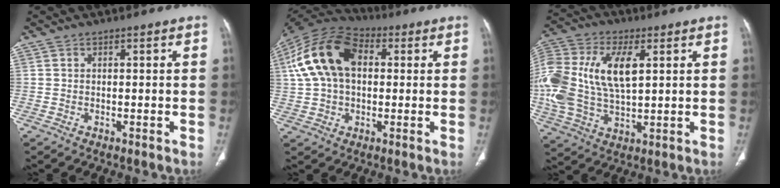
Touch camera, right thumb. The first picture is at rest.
{"total": 17.2, "force": [3.2, 11.2, 12.7], "torque": [-0.240, 0.030, 0.050]}
{"total": 22.0, "force": [3.8, 11.8, 18.1], "torque": [-0.417, 0.008, 0.067]}